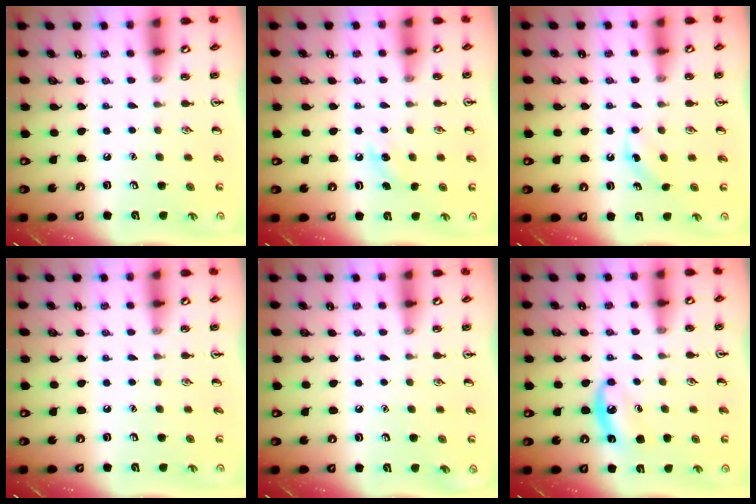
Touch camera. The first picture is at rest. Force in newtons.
{"total": 4.8, "press": 4.5, "slide": 1.6}
{"total": 2.6, "press": 2.4, "slide": 0.8}
{"total": 0.0}
{"total": 0.0}
{"total": 6.8, "press": 6.5, "slide": 2.0}